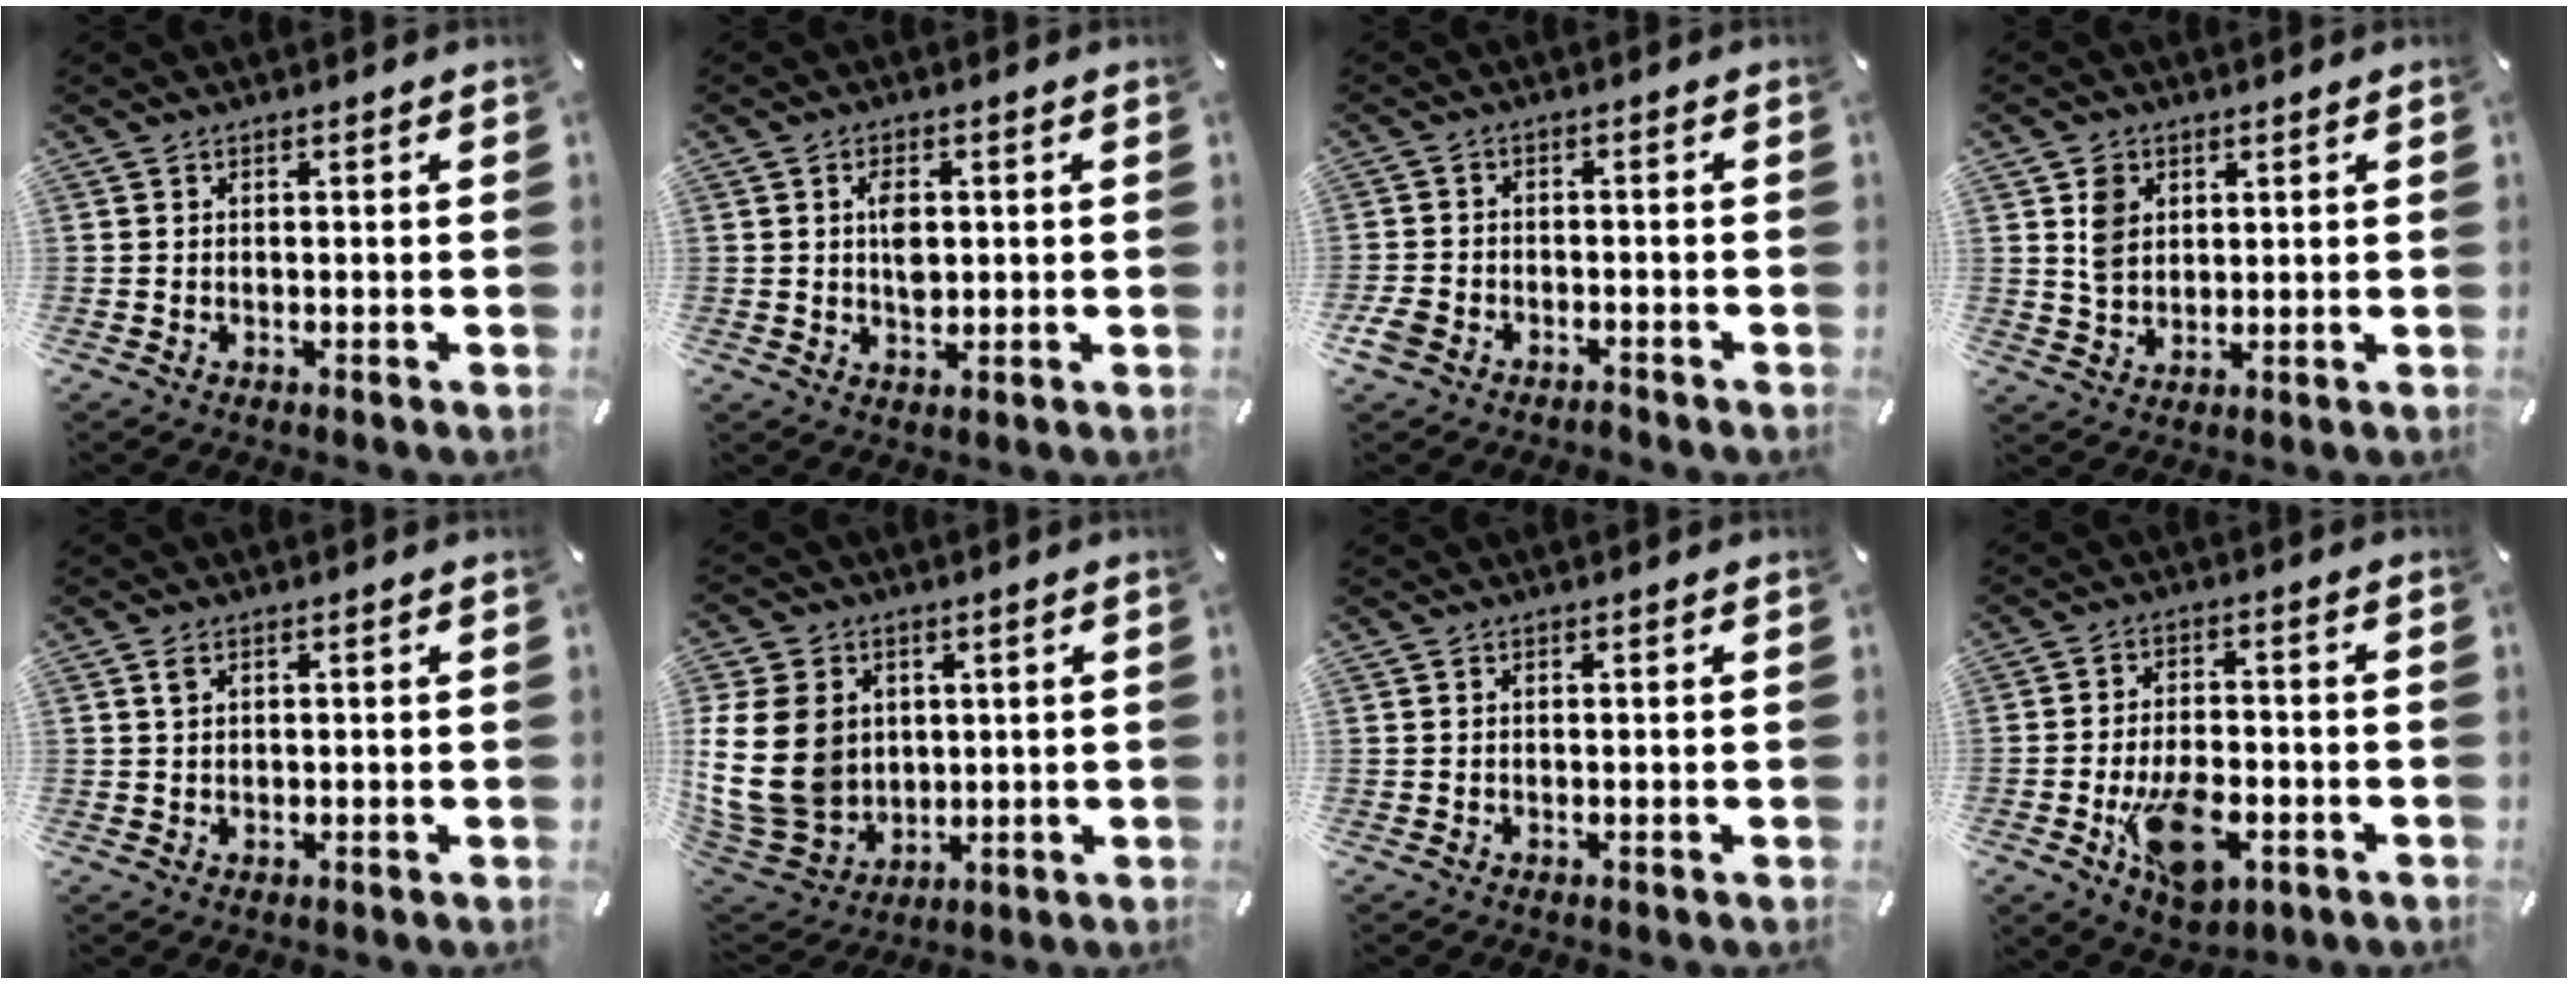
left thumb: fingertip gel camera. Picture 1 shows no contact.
{"total": 4.4, "force": [0.7, 2.7, 3.4], "torque": [-0.064, -0.003, 0.005]}
{"total": 4.3, "force": [-3.0, 2.5, 1.6], "torque": [-0.046, 0.012, -0.062]}
{"total": 5.6, "force": [2.2, 4.7, 2.2], "torque": [-0.039, 0.004, 0.041]}
{"total": 1.7, "force": [0.7, 1.1, 1.2], "torque": [-0.026, 0.003, 0.012]}
{"total": 17.6, "force": [2.4, 14.3, 10.0], "torque": [-0.224, -0.015, 0.045]}
{"total": 0.0}
{"total": 11.9, "force": [-4.6, 6.5, 8.8], "torque": [-0.168, 0.010, -0.078]}